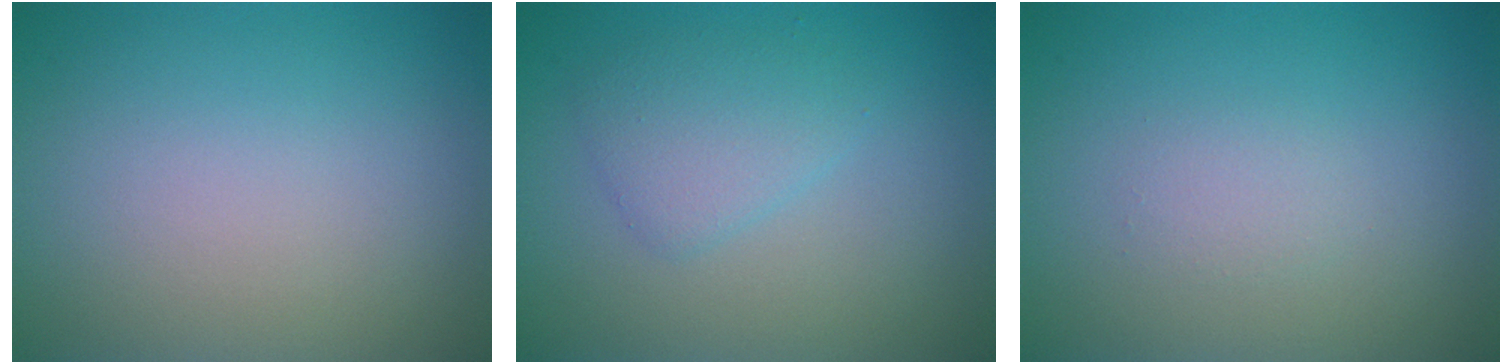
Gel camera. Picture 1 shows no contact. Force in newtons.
{"total": 2.4, "press": 2.4, "slide": 0.1}
{"total": 1.0, "press": 1.0, "slide": 0.0}